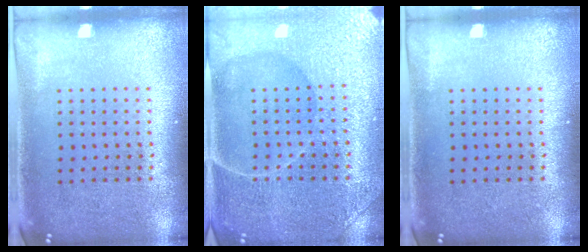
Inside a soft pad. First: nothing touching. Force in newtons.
{"total": 4.4, "press": 4.3, "slide": 0.8}
{"total": 0.0}